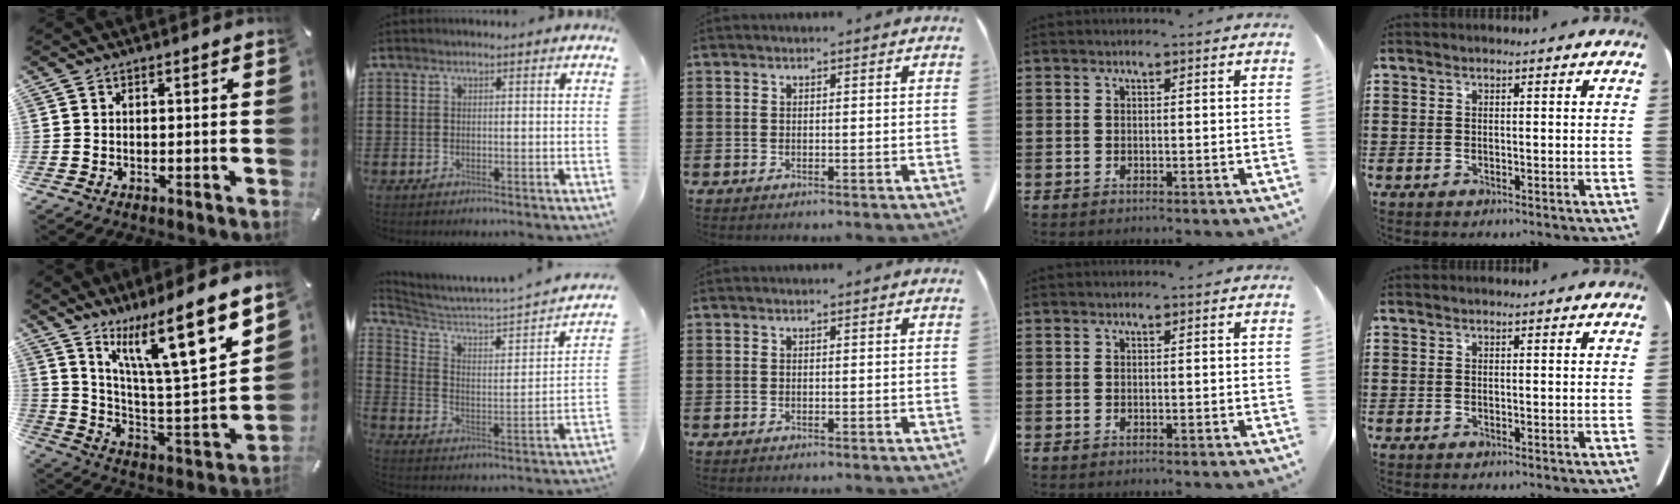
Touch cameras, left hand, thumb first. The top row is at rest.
{"thumb": {"total": 16.7, "force": [11.9, 2.5, 11.4], "torque": [-0.189, -0.103, 0.185]}, "index": {"total": 3.1, "force": [2.6, 0.2, 1.7], "torque": [-0.054, -0.037, 0.033]}}